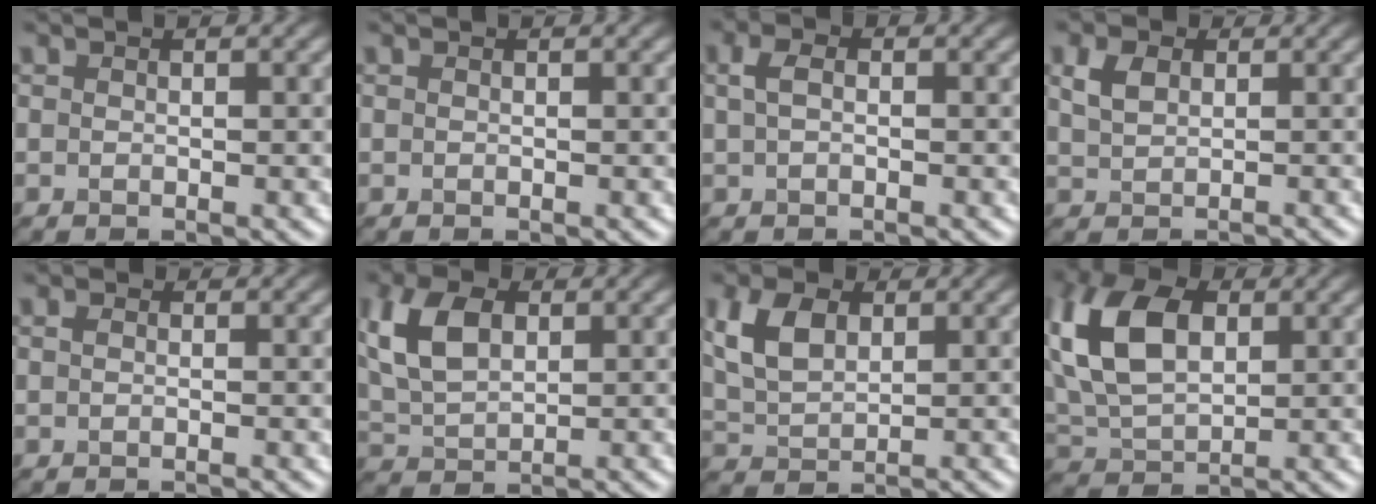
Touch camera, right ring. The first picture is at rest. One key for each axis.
{"total": 0.0}
{"total": 0.8, "fx": 0.0, "fy": 0.4, "fz": 0.7, "tx": -0.032, "ty": 0.011, "tz": 0.014}
{"total": 1.0, "fx": 0.5, "fy": 0.8, "fz": 0.4, "tx": -0.018, "ty": 0.011, "tz": 0.029}
{"total": 1.2, "fx": -0.3, "fy": 0.9, "fz": 0.7, "tx": 0.001, "ty": 0.008, "tz": -0.016}
{"total": 5.5, "fx": 1.7, "fy": 3.5, "fz": 3.9, "tx": -0.106, "ty": 0.020, "tz": 0.052}
{"total": 3.9, "fx": 1.5, "fy": 2.6, "fz": 2.5, "tx": -0.070, "ty": 0.013, "tz": 0.047}
{"total": 8.8, "fx": 2.4, "fy": 5.4, "fz": 6.5, "tx": -0.168, "ty": 0.029, "tz": 0.060}